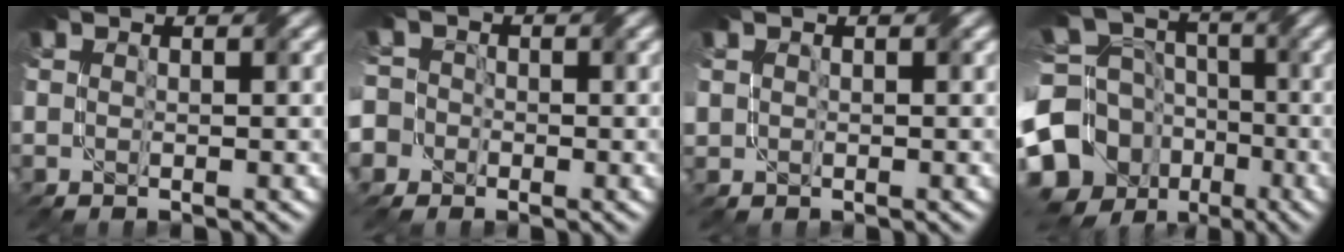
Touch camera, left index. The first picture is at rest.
{"total": 5.4, "force": [-2.6, 4.6, 1.2], "torque": [-0.030, 0.007, -0.068]}
{"total": 0.9, "force": [0.4, 0.8, 0.0], "torque": [0.001, -0.002, 0.009]}
{"total": 14.3, "force": [-5.8, 11.7, 5.9], "torque": [-0.149, -0.014, -0.112]}